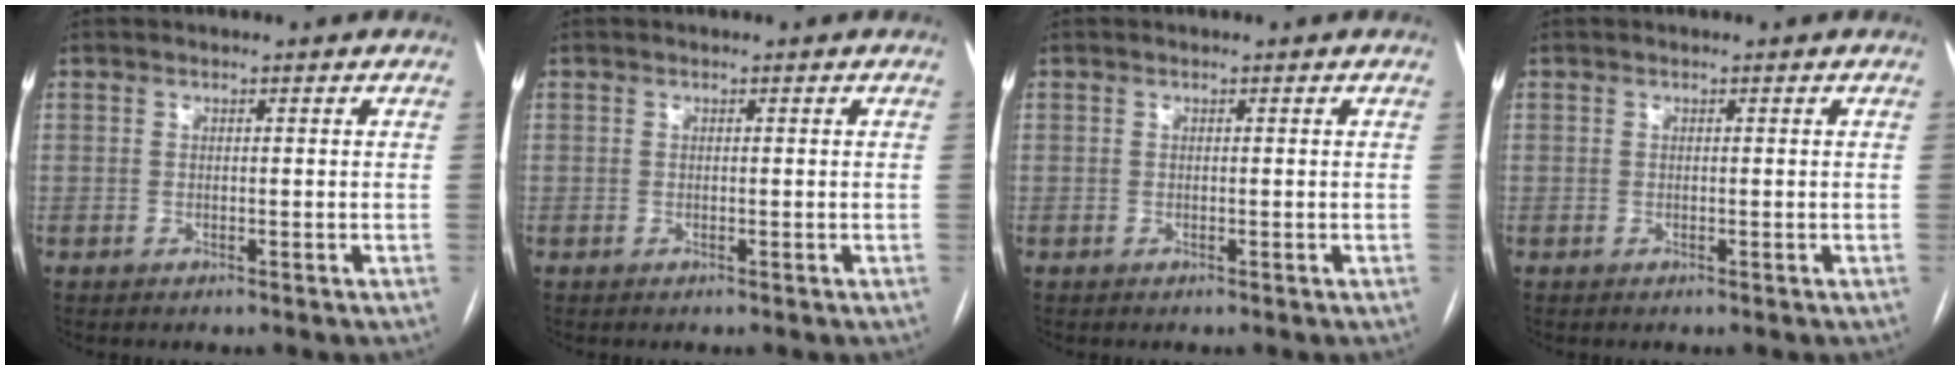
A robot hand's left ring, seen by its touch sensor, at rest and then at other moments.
{"total": 0.0}
{"total": 0.0}
{"total": 0.0}